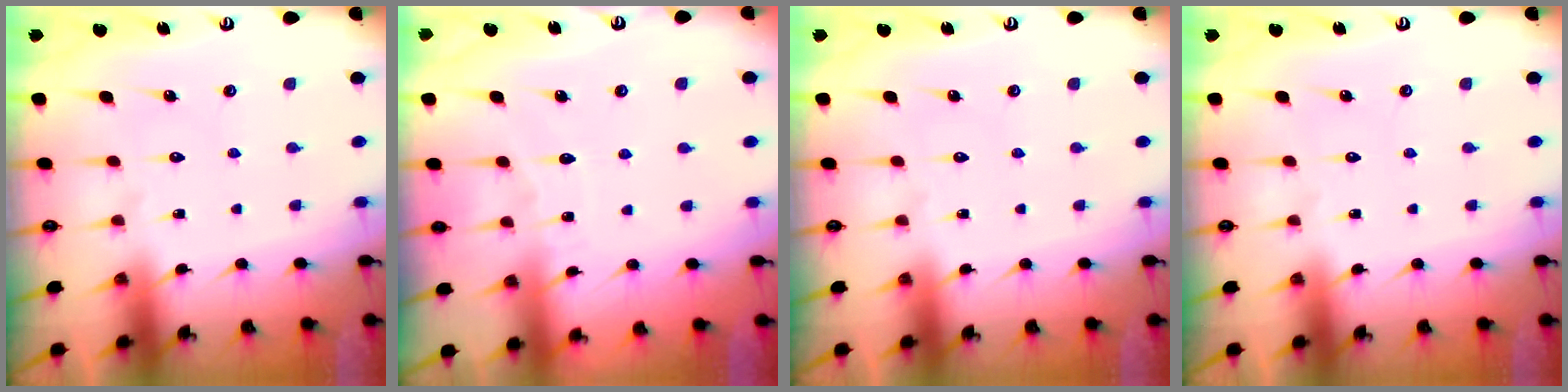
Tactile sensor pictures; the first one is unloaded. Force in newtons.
{"total": 2.9, "press": 2.9, "slide": 0.3}
{"total": 0.0}
{"total": 0.0}